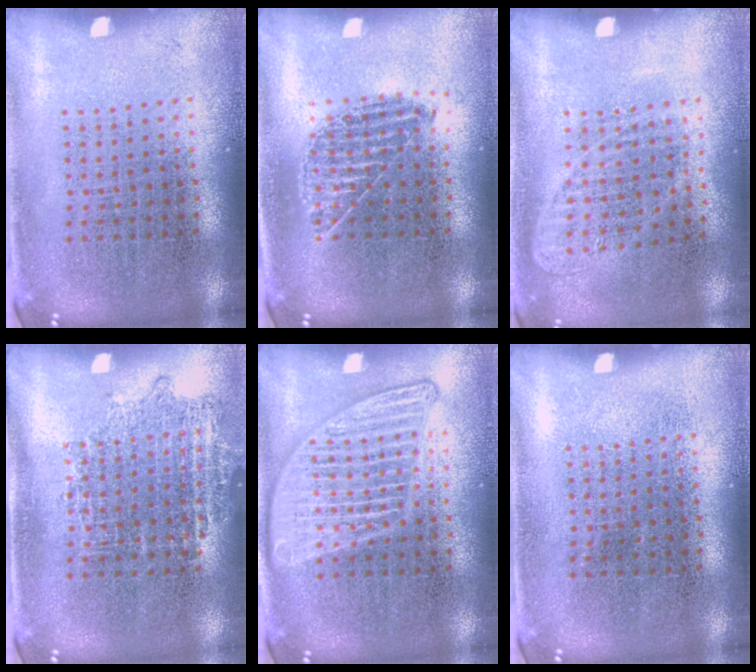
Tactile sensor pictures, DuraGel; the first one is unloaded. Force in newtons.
{"total": 1.0, "press": 0.9, "slide": 0.3}
{"total": 0.9, "press": 0.8, "slide": 0.4}
{"total": 0.9, "press": 0.9, "slide": 0.2}
{"total": 2.8, "press": 2.8, "slide": 0.3}
{"total": 0.0}